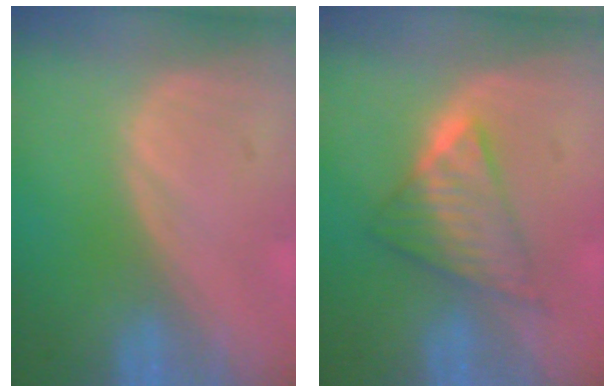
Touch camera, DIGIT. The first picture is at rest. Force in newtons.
{"total": 5.9, "press": 5.9, "slide": 0.7}